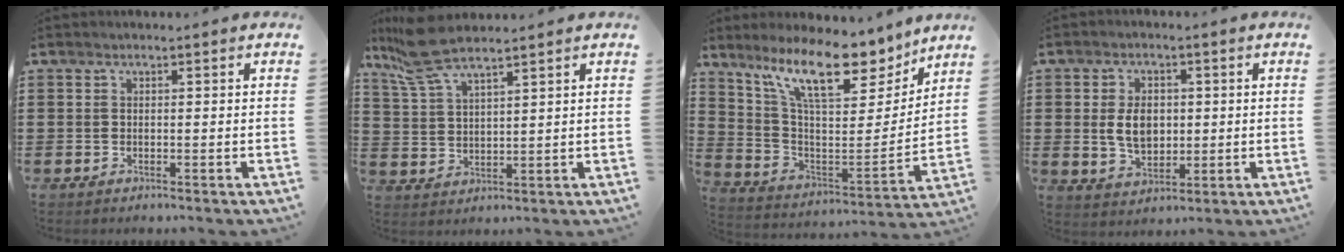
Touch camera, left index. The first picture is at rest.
{"total": 7.6, "force": [6.2, 1.1, 4.4], "torque": [-0.109, -0.010, 0.113]}
{"total": 13.8, "force": [10.3, 3.6, 8.4], "torque": [-0.185, -0.055, 0.178]}
{"total": 5.9, "force": [0.5, 3.8, 4.5], "torque": [-0.084, 0.004, 0.002]}